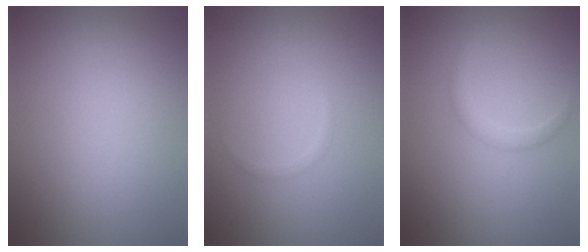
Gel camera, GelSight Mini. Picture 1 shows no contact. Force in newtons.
{"total": 0.5, "press": 0.5, "slide": 0.0}
{"total": 1.4, "press": 1.4, "slide": 0.1}